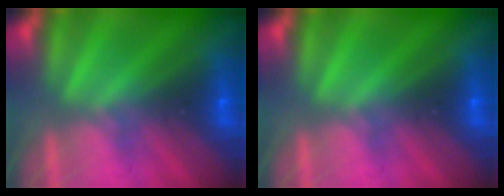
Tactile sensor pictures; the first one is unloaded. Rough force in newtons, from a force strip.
{"total": 0.0}